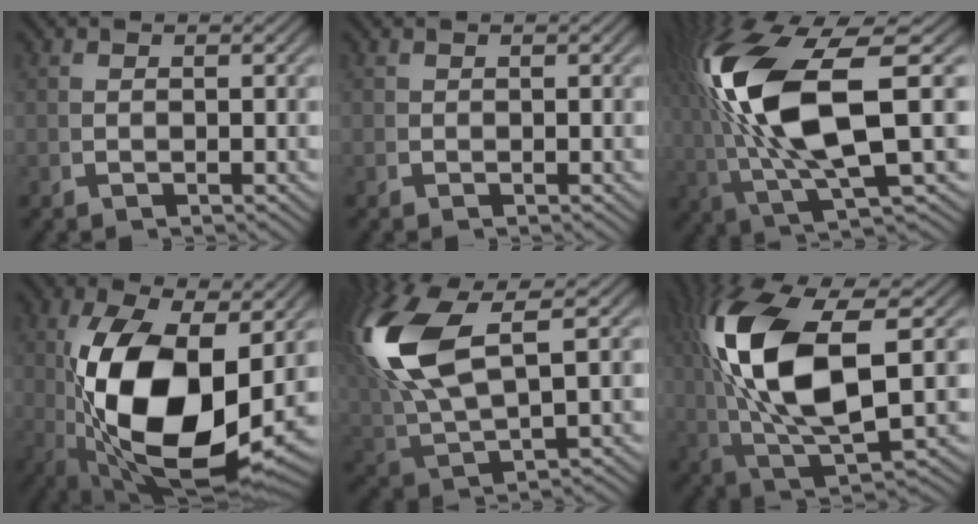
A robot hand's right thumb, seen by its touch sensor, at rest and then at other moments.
{"total": 0.0}
{"total": 16.5, "force": [0.4, 8.3, 14.2], "torque": [-0.291, -0.033, 0.030]}
{"total": 19.3, "force": [-1.1, 10.7, 15.9], "torque": [-0.312, -0.065, 0.026]}
{"total": 11.2, "force": [1.9, 6.7, 8.8], "torque": [-0.207, -0.018, 0.049]}
{"total": 14.9, "force": [1.0, 7.7, 12.7], "torque": [-0.279, -0.038, 0.046]}